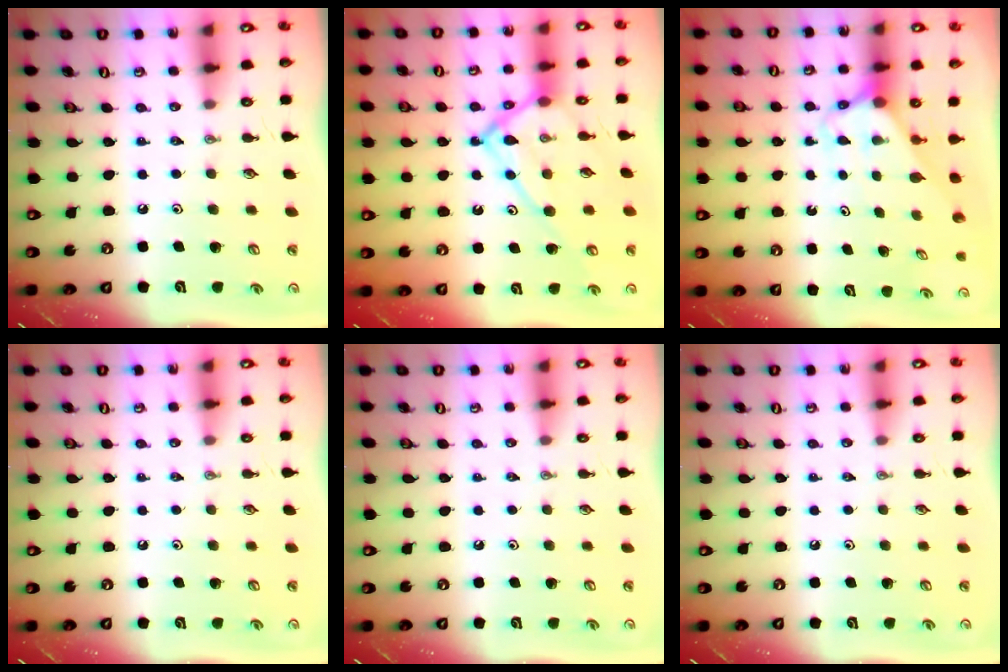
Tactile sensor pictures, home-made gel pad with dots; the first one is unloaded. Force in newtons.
{"total": 16.0, "press": 16.0, "slide": 1.6}
{"total": 2.5, "press": 2.5, "slide": 0.2}
{"total": 0.0}
{"total": 0.0}
{"total": 0.0}